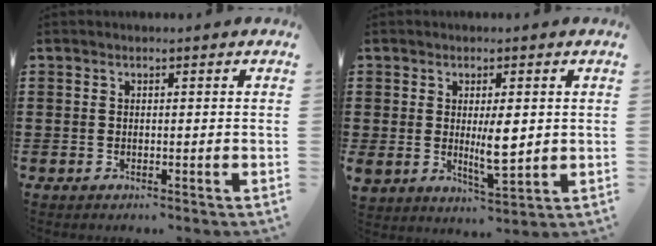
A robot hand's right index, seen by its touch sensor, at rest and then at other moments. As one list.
[{"total": 5.5, "force": [0.5, 1.8, 5.2], "torque": [-0.089, -0.011, 0.004]}]